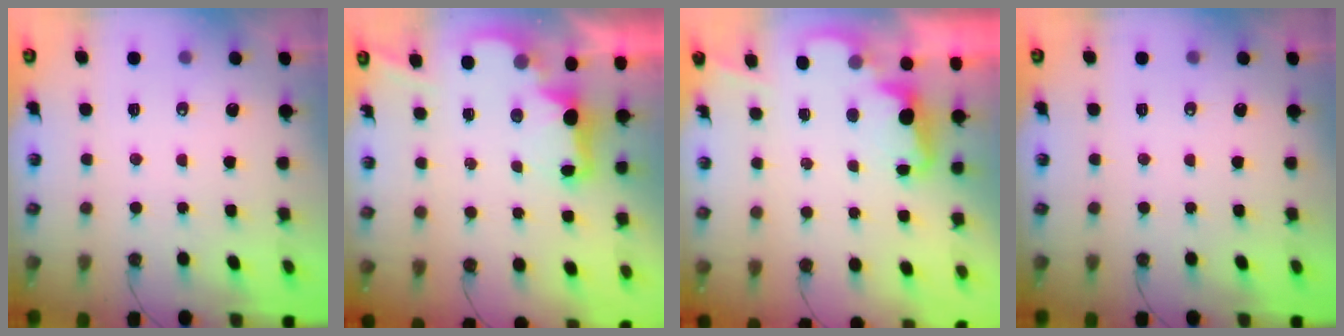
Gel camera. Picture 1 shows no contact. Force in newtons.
{"total": 2.6, "press": 2.6, "slide": 0.5}
{"total": 2.3, "press": 2.3, "slide": 0.5}
{"total": 0.0}